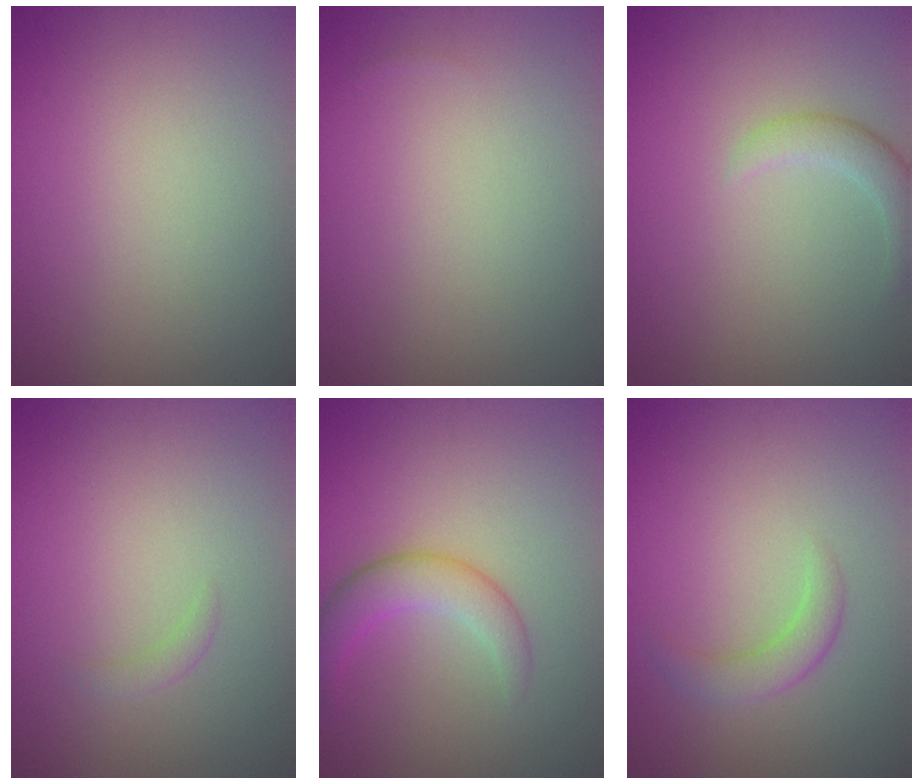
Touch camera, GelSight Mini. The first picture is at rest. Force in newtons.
{"total": 0.0}
{"total": 2.2, "press": 2.2, "slide": 0.2}
{"total": 0.8, "press": 0.8, "slide": 0.0}
{"total": 3.3, "press": 3.3, "slide": 0.2}
{"total": 2.2, "press": 2.2, "slide": 0.1}